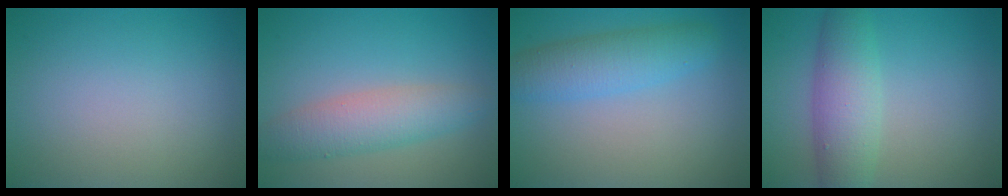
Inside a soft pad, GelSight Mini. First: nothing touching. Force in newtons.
{"total": 4.3, "press": 4.3, "slide": 0.1}
{"total": 4.2, "press": 4.2, "slide": 0.2}
{"total": 4.9, "press": 4.9, "slide": 0.1}